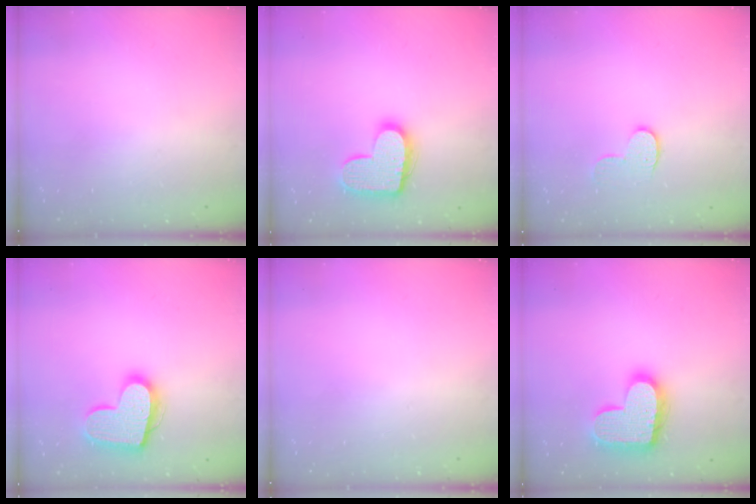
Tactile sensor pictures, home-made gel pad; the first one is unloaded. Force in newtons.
{"total": 14.6, "press": 14.6, "slide": 0.8}
{"total": 8.1, "press": 8.1, "slide": 0.4}
{"total": 15.8, "press": 15.8, "slide": 1.0}
{"total": 0.0}
{"total": 17.5, "press": 17.5, "slide": 1.0}